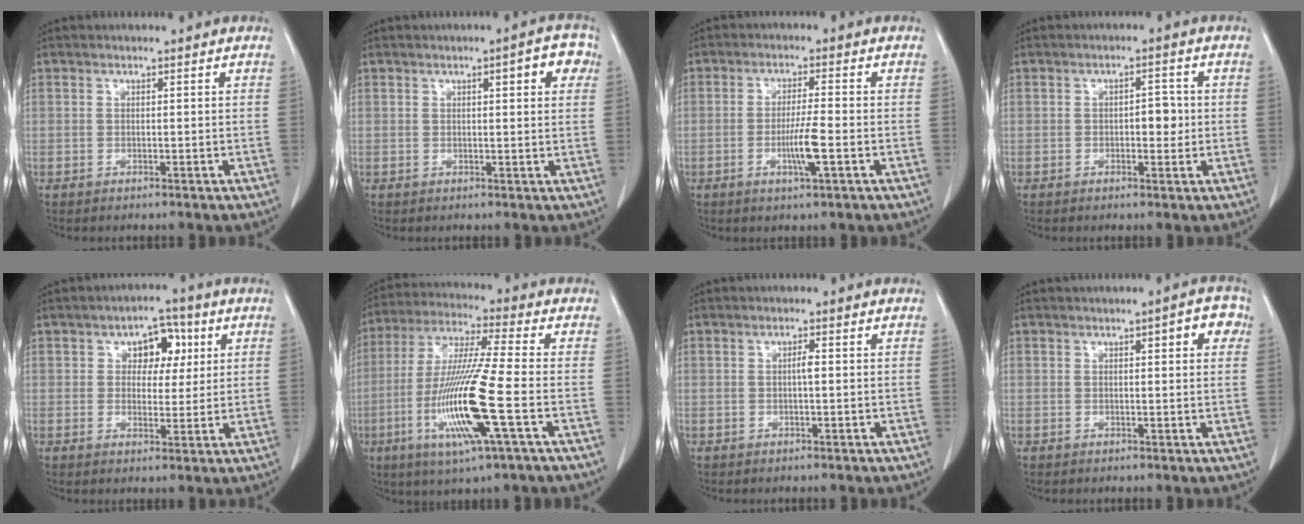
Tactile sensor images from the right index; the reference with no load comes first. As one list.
[{"total": 4.6, "force": [1.8, 1.1, 4.1], "torque": [-0.050, 0.011, 0.019]}, {"total": 5.1, "force": [-1.4, -0.1, 4.9], "torque": [-0.086, -0.007, -0.025]}, {"total": 3.1, "force": [0.0, 1.5, 2.7], "torque": [-0.027, 0.007, 0.003]}, {"total": 6.1, "force": [2.1, 3.9, 4.3], "torque": [-0.052, 0.018, 0.030]}, {"total": 15.2, "force": [-4.3, -0.1, 14.5], "torque": [-0.298, -0.018, -0.084]}, {"total": 1.2, "force": [0.0, 0.1, 1.2], "torque": [-0.021, 0.003, 0.000]}, {"total": 3.9, "force": [1.5, 1.0, 3.4], "torque": [-0.040, 0.010, 0.015]}]